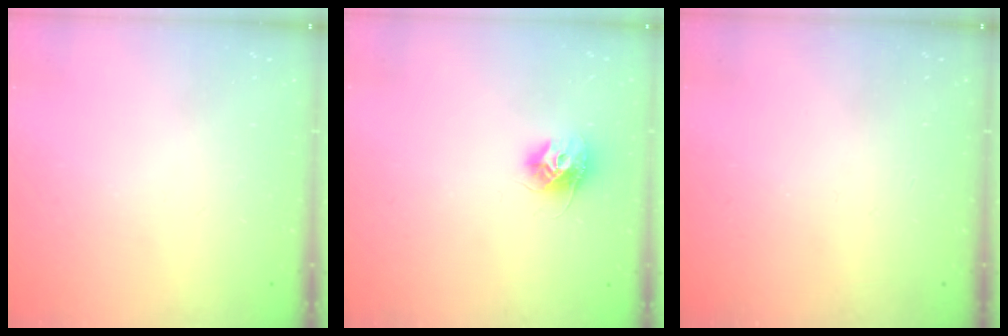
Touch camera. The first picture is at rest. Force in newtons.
{"total": 9.5, "press": 9.5, "slide": 0.2}
{"total": 0.0}